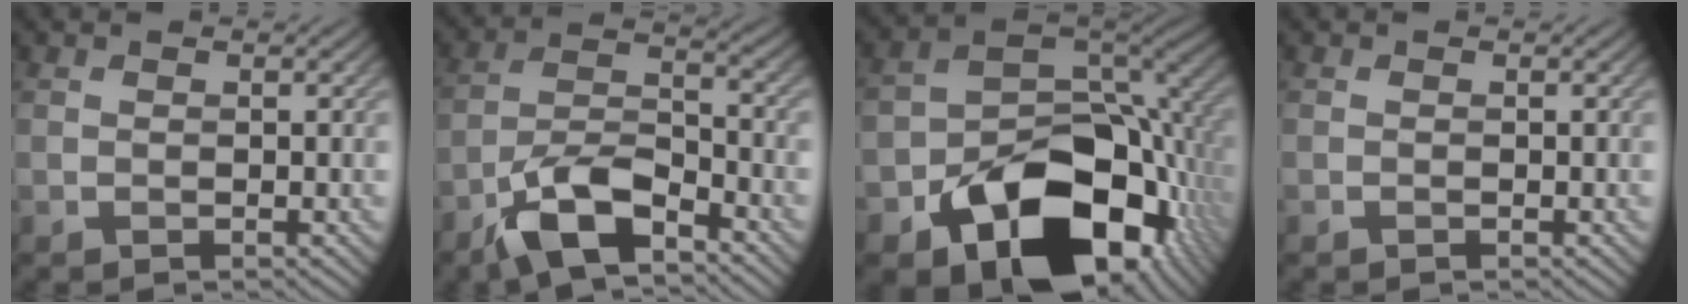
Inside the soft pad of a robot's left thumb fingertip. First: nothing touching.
{"total": 9.3, "force": [-6.4, 3.2, 6.0], "torque": [-0.109, 0.000, -0.139]}
{"total": 17.9, "force": [-7.7, 11.9, 10.9], "torque": [-0.155, -0.038, -0.114]}
{"total": 0.0}